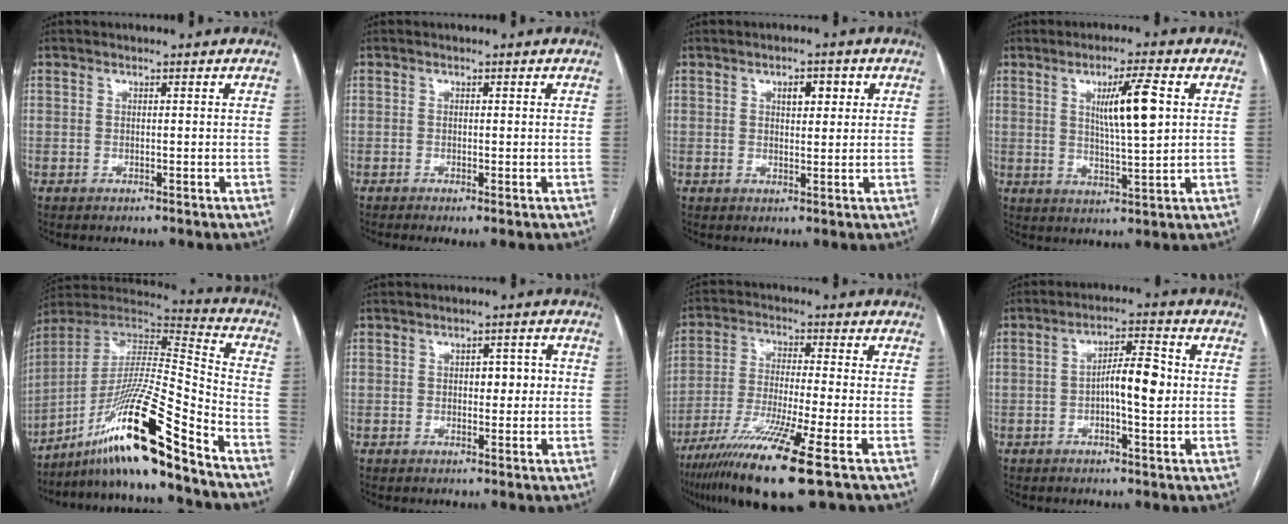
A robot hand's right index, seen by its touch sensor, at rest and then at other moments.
{"total": 1.2, "force": [-0.6, 0.1, 1.0], "torque": [-0.018, -0.003, -0.010]}
{"total": 3.4, "force": [1.4, 1.6, 2.7], "torque": [-0.042, 0.007, 0.021]}
{"total": 8.3, "force": [2.3, 0.4, 8.0], "torque": [-0.138, -0.003, 0.040]}
{"total": 20.2, "force": [-14.0, -0.2, 14.5], "torque": [-0.289, -0.004, -0.255]}
{"total": 3.4, "force": [0.2, 1.8, 2.9], "torque": [-0.037, 0.014, 0.004]}
{"total": 14.6, "force": [-8.5, -0.6, 11.8], "torque": [-0.236, -0.042, -0.153]}
{"total": 6.8, "force": [-0.1, 1.6, 6.6], "torque": [-0.111, 0.013, -0.004]}